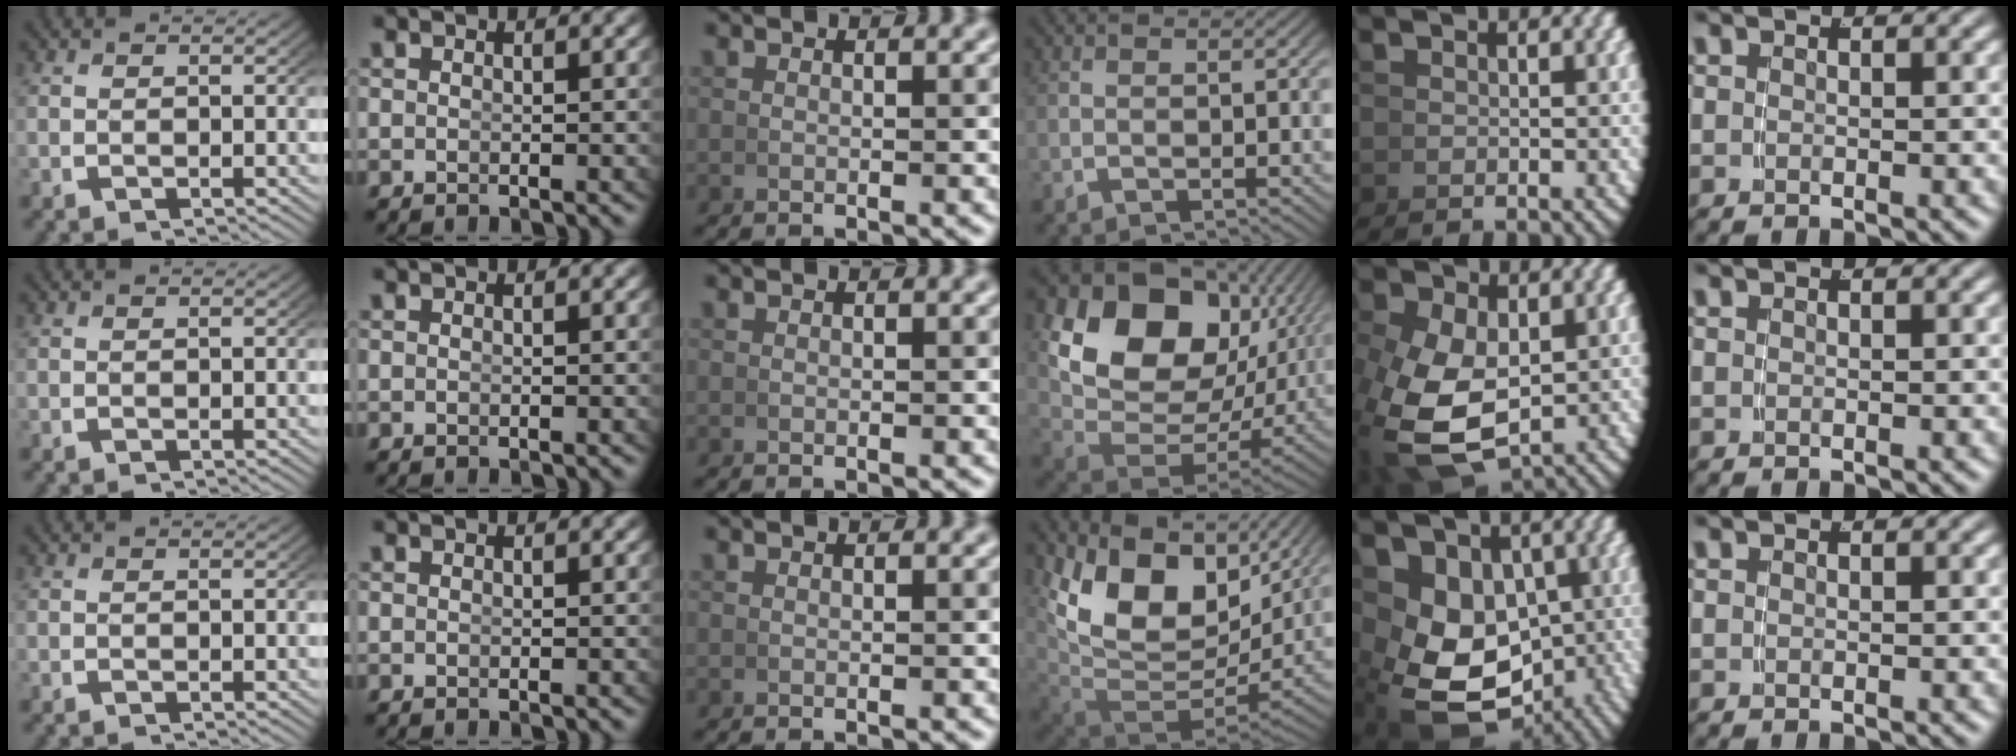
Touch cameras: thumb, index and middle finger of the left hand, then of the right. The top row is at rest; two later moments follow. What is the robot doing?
{"motion": "grasp_and_lifting", "object": "coin"}